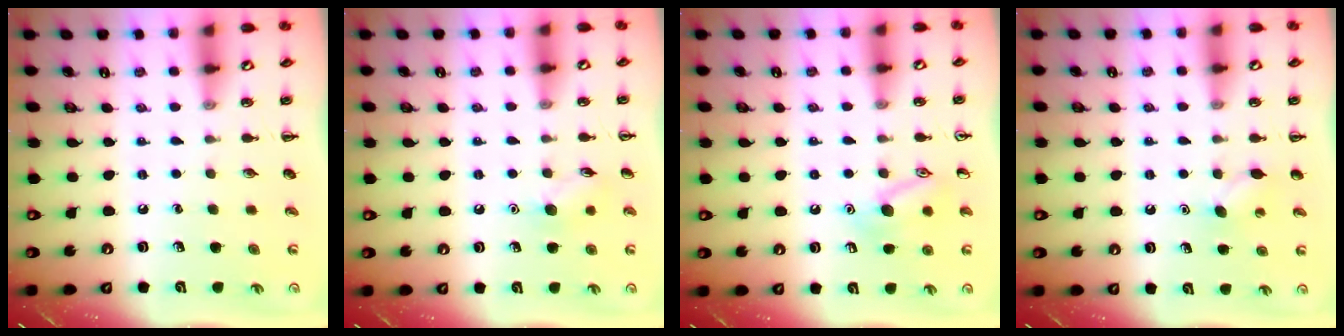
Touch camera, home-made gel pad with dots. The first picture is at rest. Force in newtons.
{"total": 6.8, "press": 6.8, "slide": 0.6}
{"total": 10.9, "press": 10.9, "slide": 0.7}
{"total": 5.4, "press": 5.2, "slide": 1.2}